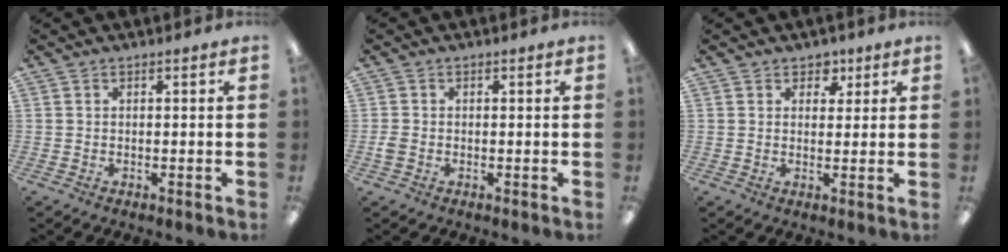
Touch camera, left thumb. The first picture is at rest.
{"total": 1.9, "force": [-0.4, 1.3, 1.3], "torque": [-0.022, 0.003, -0.006]}
{"total": 3.6, "force": [2.2, 2.6, 1.1], "torque": [-0.004, -0.007, 0.037]}